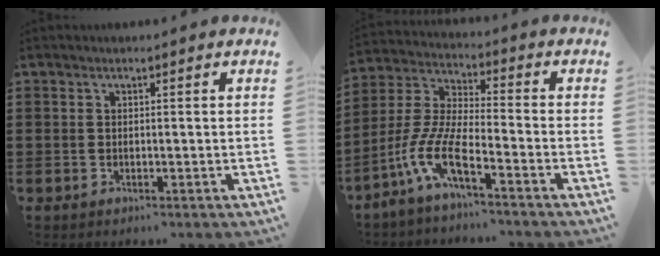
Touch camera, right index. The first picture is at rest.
{"total": 8.5, "force": [-5.6, 1.3, 6.3], "torque": [-0.171, -0.027, -0.119]}